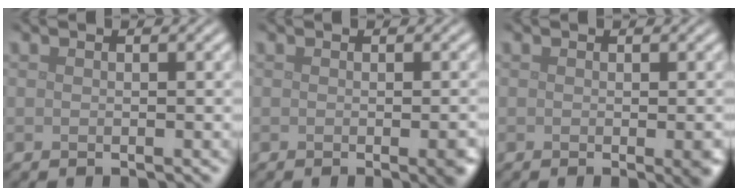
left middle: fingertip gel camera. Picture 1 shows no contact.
{"total": 2.6, "force": [-0.7, 0.7, 2.4], "torque": [-0.021, -0.002, -0.009]}
{"total": 2.0, "force": [-0.4, 0.5, 2.0], "torque": [-0.017, -0.003, -0.007]}